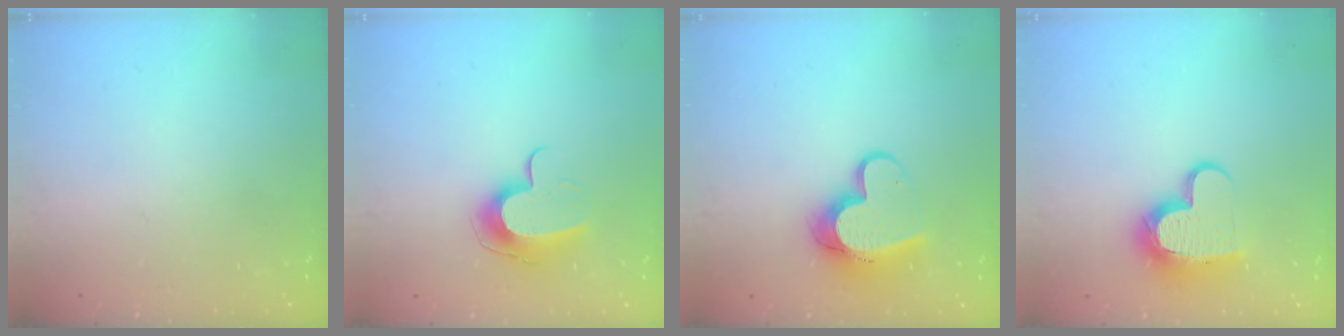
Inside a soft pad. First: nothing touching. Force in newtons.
{"total": 10.5, "press": 10.5, "slide": 0.5}
{"total": 12.6, "press": 12.6, "slide": 1.2}
{"total": 13.0, "press": 13.0, "slide": 1.2}